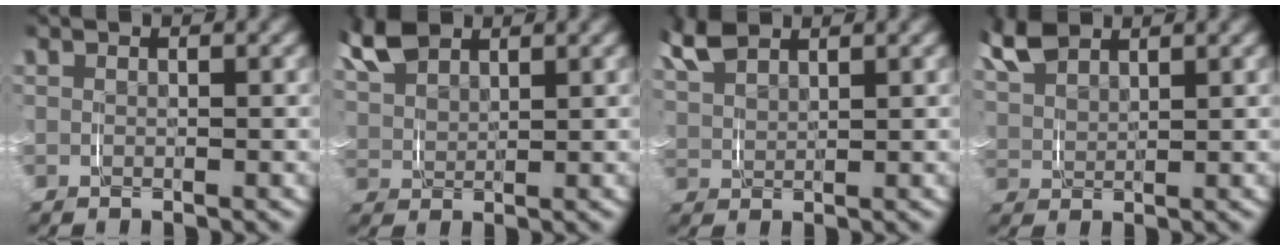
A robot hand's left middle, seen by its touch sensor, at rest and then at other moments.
{"total": 4.6, "force": [2.8, 2.6, 2.6], "torque": [-0.079, -0.004, 0.059]}
{"total": 3.4, "force": [2.5, 1.5, 1.7], "torque": [-0.055, 0.000, 0.053]}
{"total": 4.1, "force": [2.7, 2.1, 2.2], "torque": [-0.071, -0.003, 0.057]}